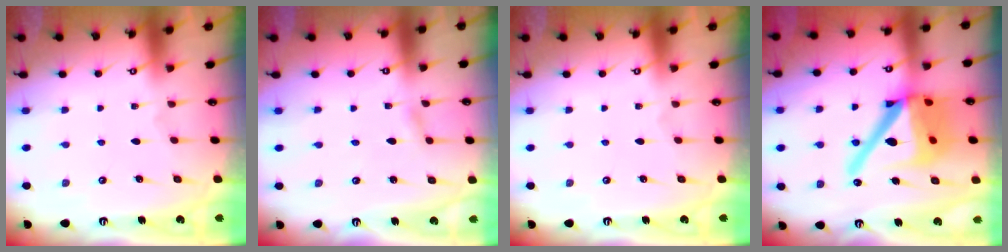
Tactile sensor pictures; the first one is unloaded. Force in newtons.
{"total": 1.6, "press": 1.6, "slide": 0.2}
{"total": 0.0}
{"total": 22.8, "press": 22.5, "slide": 4.0}